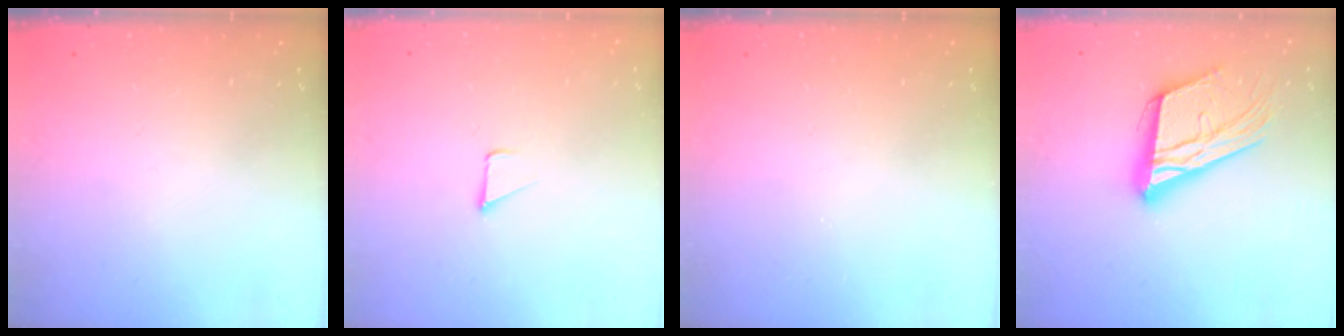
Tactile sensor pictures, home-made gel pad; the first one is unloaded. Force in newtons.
{"total": 1.5, "press": 1.5, "slide": 0.1}
{"total": 0.0}
{"total": 19.6, "press": 19.4, "slide": 2.8}